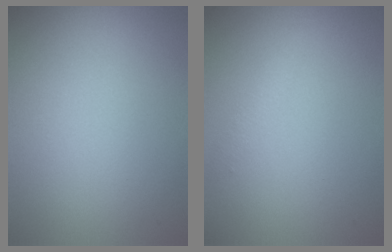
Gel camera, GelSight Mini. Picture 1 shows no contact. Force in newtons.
{"total": 0.8, "press": 0.8, "slide": 0.1}